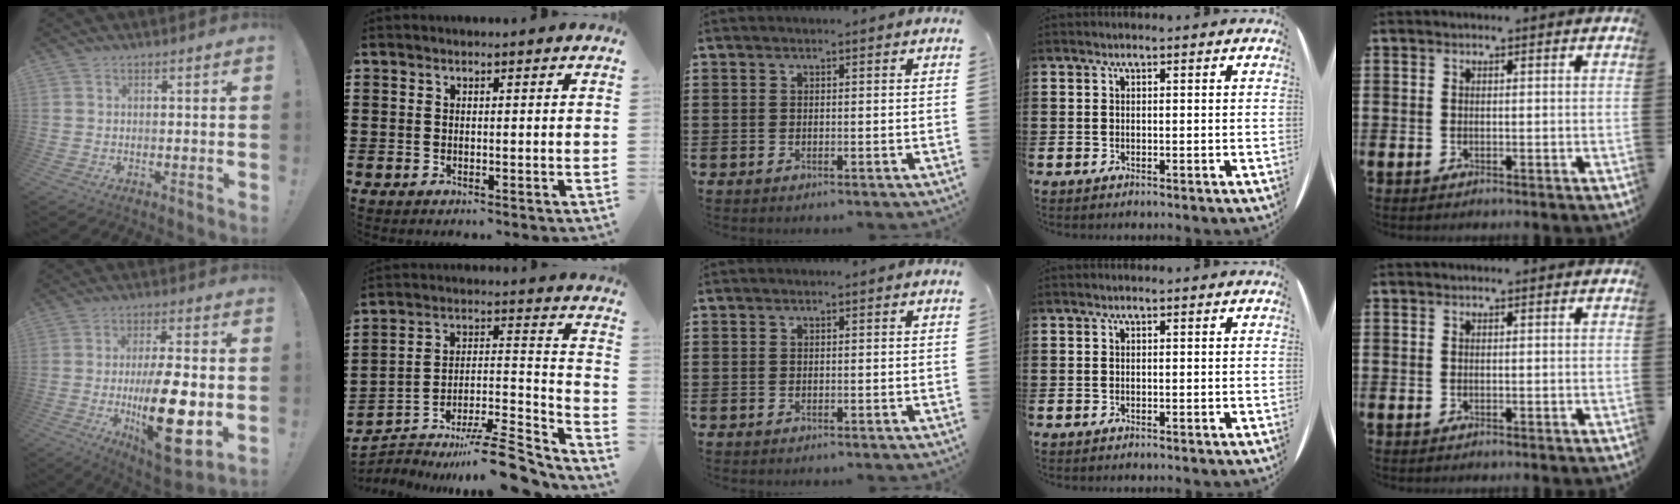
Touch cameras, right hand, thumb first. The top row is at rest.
{"thumb": {"total": 21.4, "force": [-3.5, 7.7, 19.6], "torque": [-0.329, -0.006, -0.048]}, "index": {"total": 10.9, "force": [-9.0, 2.2, 5.7], "torque": [-0.072, 0.033, -0.165]}}